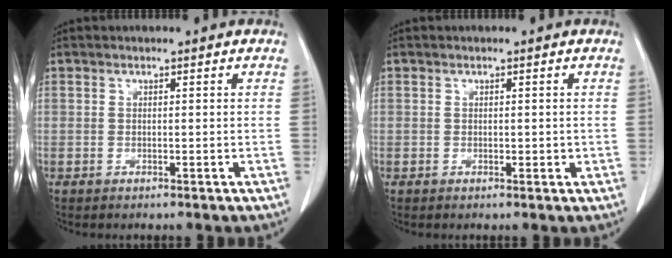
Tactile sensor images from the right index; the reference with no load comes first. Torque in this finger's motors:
{"motor_torque": [0.02, 0.07, 0.03, 0.02]}